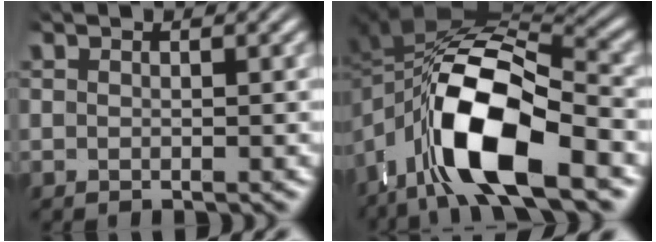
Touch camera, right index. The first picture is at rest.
{"total": 13.6, "force": [-2.4, 7.8, 10.8], "torque": [-0.207, -0.022, -0.034]}